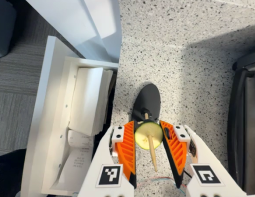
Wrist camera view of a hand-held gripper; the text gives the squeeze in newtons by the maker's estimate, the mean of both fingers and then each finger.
{"total": 11.0, "left": 10.7, "right": 11.3}